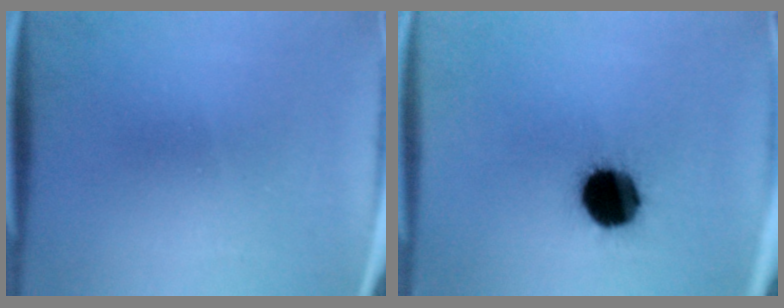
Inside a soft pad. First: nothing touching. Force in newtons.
{"total": 14.6}